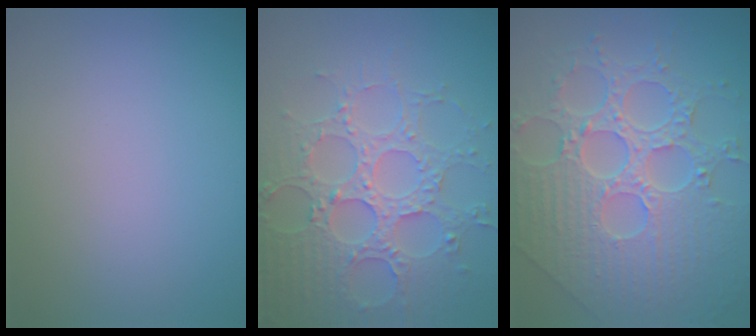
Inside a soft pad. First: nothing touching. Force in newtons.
{"total": 5.8, "press": 5.2, "slide": 2.5}
{"total": 8.8, "press": 6.5, "slide": 5.9}